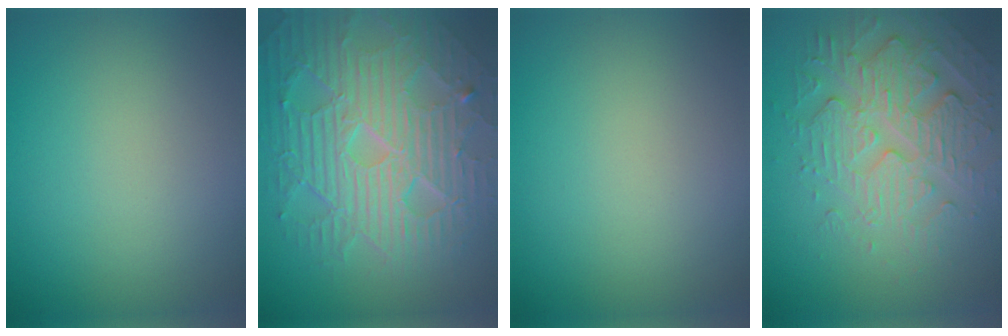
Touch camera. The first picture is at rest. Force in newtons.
{"total": 10.3, "press": 6.6, "slide": 7.9}
{"total": 0.0}
{"total": 4.8, "press": 4.2, "slide": 2.4}